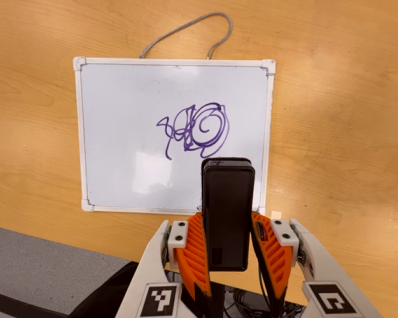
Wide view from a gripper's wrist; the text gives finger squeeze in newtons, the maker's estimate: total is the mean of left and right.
{"total": 4.0, "left": 2.4, "right": 5.5}